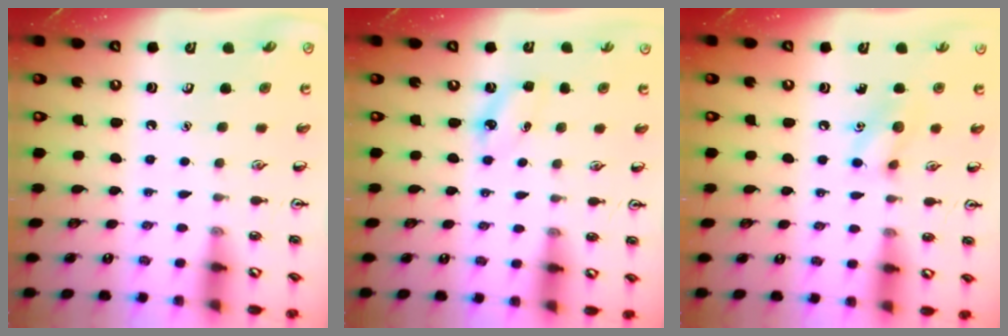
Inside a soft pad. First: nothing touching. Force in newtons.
{"total": 4.6, "press": 4.4, "slide": 1.4}
{"total": 8.5, "press": 8.4, "slide": 1.0}